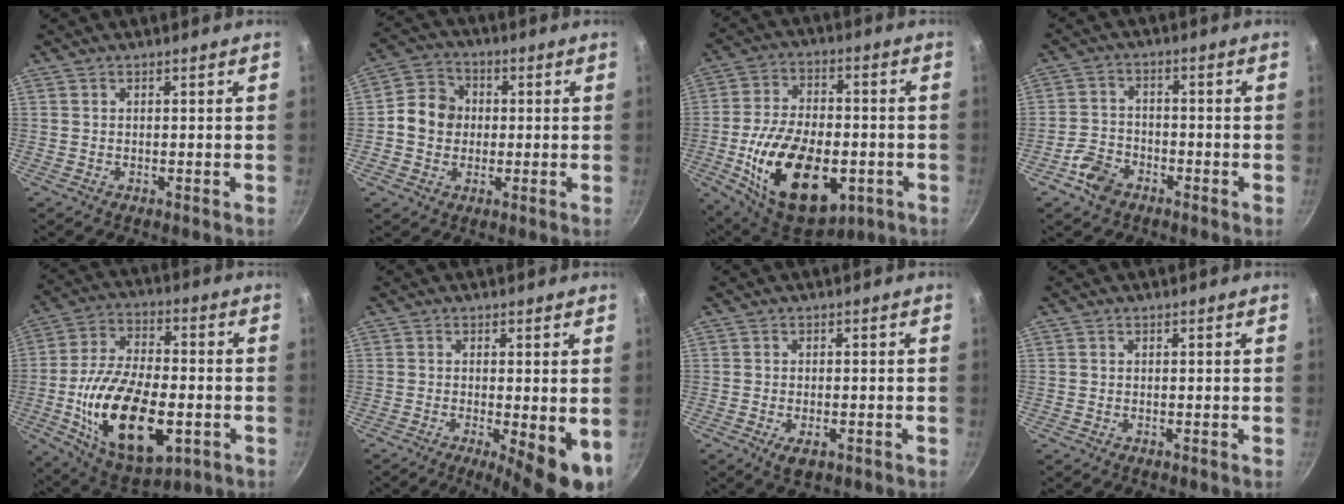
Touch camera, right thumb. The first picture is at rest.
{"total": 8.3, "force": [0.0, 7.3, 3.9], "torque": [-0.038, 0.014, -0.019]}
{"total": 23.8, "force": [-6.2, 13.8, 18.3], "torque": [-0.301, 0.016, -0.089]}
{"total": 6.1, "force": [-3.6, 4.0, 2.7], "torque": [-0.050, 0.033, -0.073]}
{"total": 22.9, "force": [-5.4, 11.8, 18.8], "torque": [-0.327, 0.017, -0.083]}
{"total": 9.4, "force": [-2.0, 2.7, 8.7], "torque": [-0.104, -0.008, -0.018]}
{"total": 3.5, "force": [-1.5, 1.8, 2.7], "torque": [-0.044, 0.000, -0.021]}
{"total": 0.0}